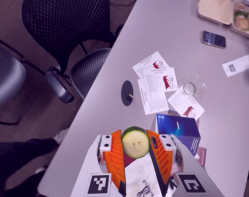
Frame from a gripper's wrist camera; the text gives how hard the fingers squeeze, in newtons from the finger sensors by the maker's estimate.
{"total": 9.3, "left": 8.8, "right": 9.7}